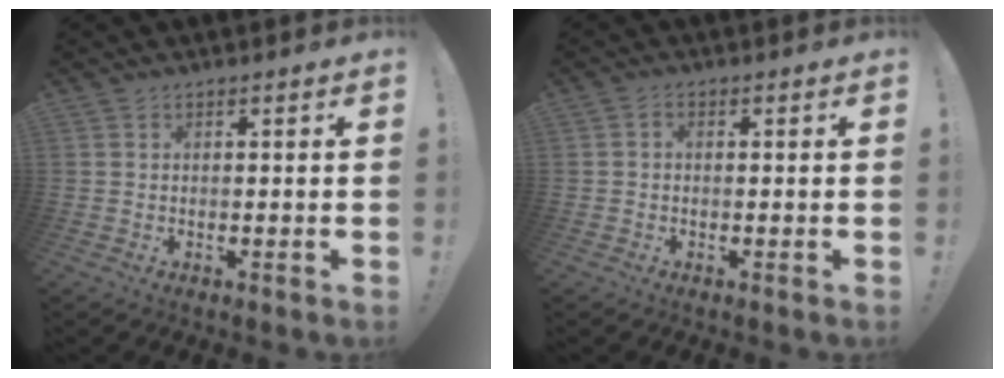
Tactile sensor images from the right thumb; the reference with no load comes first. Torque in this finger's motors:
{"motor_torque": [-0.31, -0.05, -0.31, 0.21, -0.02]}